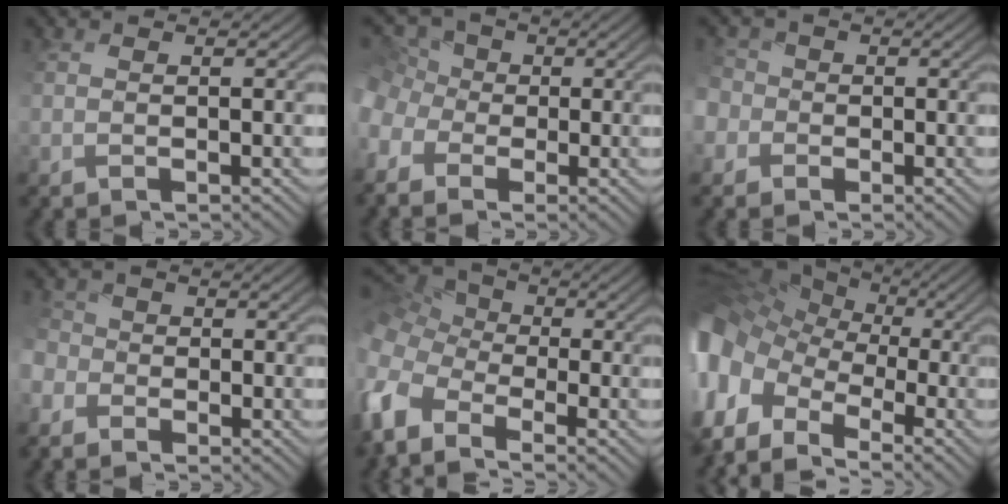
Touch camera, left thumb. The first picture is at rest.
{"total": 8.5, "force": [-2.7, 7.0, 4.0], "torque": [-0.134, -0.010, -0.067]}
{"total": 4.6, "force": [-0.9, 4.2, 1.5], "torque": [-0.065, 0.005, -0.030]}
{"total": 4.1, "force": [-2.0, 3.1, 1.7], "torque": [-0.057, -0.003, -0.043]}
{"total": 10.0, "force": [-2.7, 7.1, 6.6], "torque": [-0.200, 0.001, -0.024]}
{"total": 16.2, "force": [-3.5, 11.2, 11.2], "torque": [-0.272, -0.009, -0.042]}